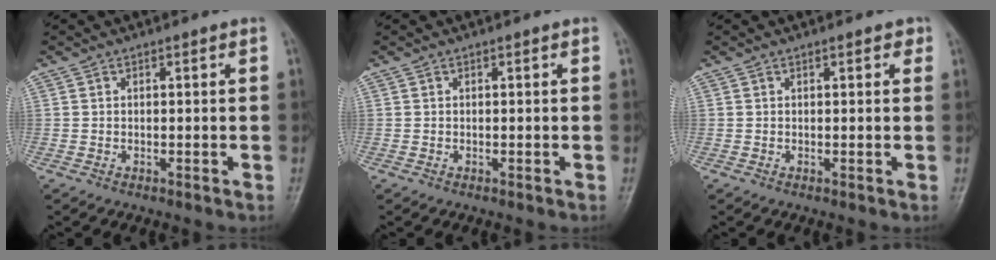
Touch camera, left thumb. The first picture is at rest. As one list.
[{"total": 0.0}, {"total": 1.4, "force": [0.7, 0.7, 1.0], "torque": [-0.005, 0.000, 0.007]}]